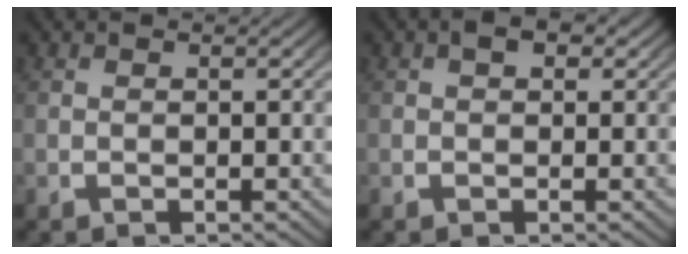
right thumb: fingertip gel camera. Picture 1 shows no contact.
{"total": 1.9, "force": [0.9, 1.1, 1.2], "torque": [-0.020, 0.000, 0.011]}